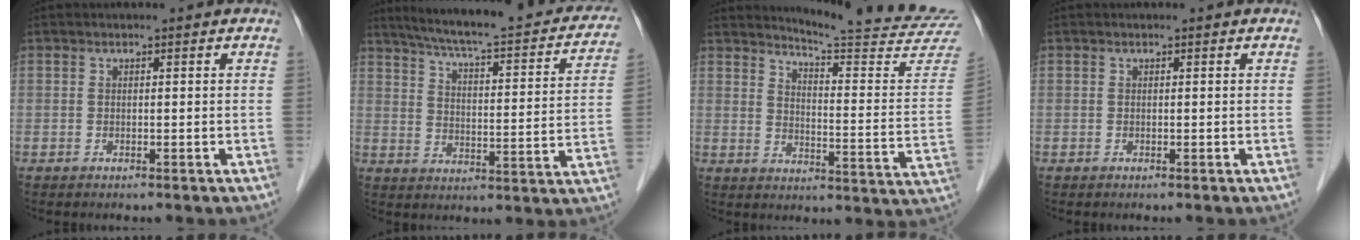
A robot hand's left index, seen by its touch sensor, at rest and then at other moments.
{"total": 24.6, "force": [21.0, 4.1, 12.1], "torque": [-0.176, -0.011, 0.262]}
{"total": 19.3, "force": [18.6, -1.5, 4.8], "torque": [-0.076, -0.133, 0.218]}
{"total": 0.0}